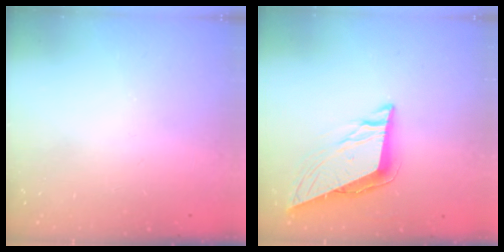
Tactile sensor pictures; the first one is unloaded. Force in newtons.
{"total": 8.9, "press": 8.8, "slide": 1.4}